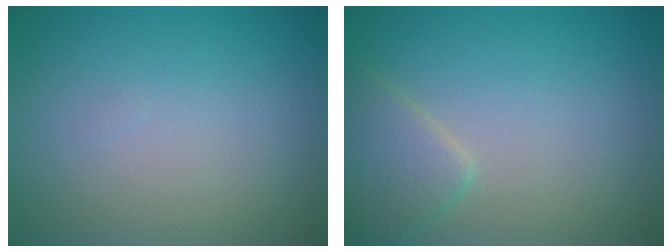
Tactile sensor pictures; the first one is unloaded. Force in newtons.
{"total": 2.7, "press": 2.7, "slide": 0.1}